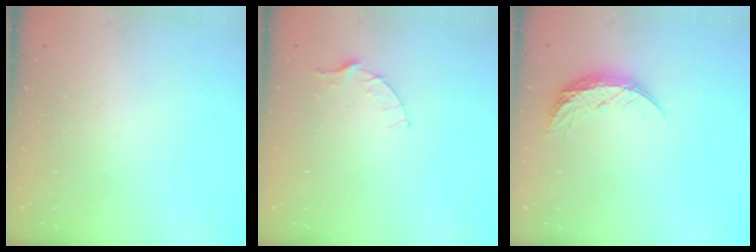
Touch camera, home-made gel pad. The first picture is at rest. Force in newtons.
{"total": 3.4, "press": 3.4, "slide": 0.4}
{"total": 8.2, "press": 8.2, "slide": 0.8}